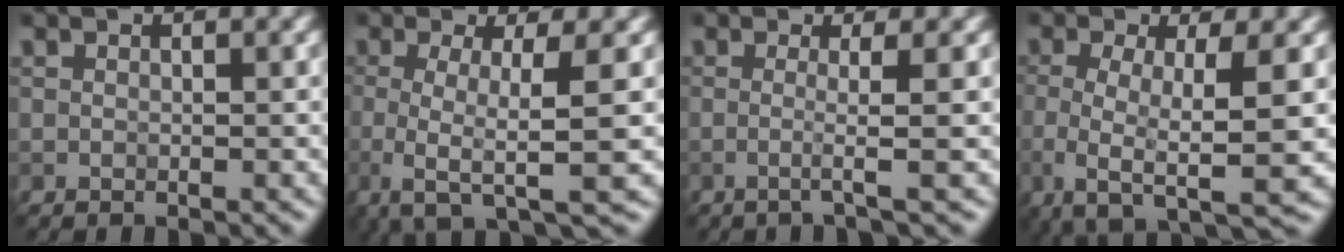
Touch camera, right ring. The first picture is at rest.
{"total": 5.8, "force": [-1.1, 1.4, 5.6], "torque": [-0.082, -0.015, -0.032]}
{"total": 2.7, "force": [-0.1, 0.4, 2.6], "torque": [-0.045, -0.006, -0.018]}
{"total": 6.5, "force": [-1.4, 1.9, 6.0], "torque": [-0.097, -0.014, -0.031]}